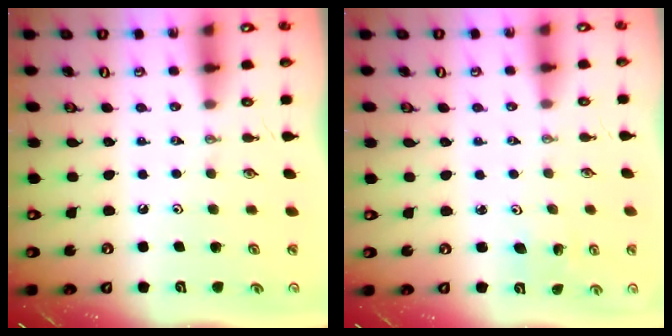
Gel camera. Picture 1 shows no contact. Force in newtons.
{"total": 2.5, "press": 2.5, "slide": 0.2}